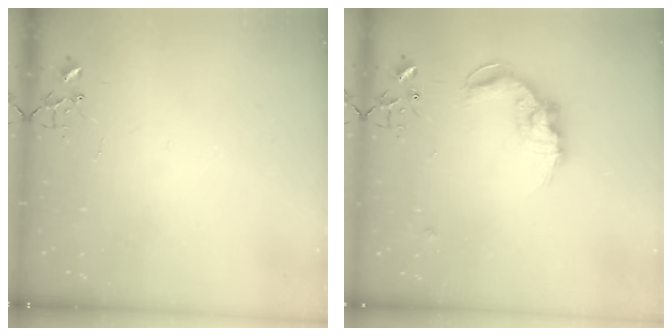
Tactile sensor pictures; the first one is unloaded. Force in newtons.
{"total": 12.7, "press": 12.7, "slide": 0.5}